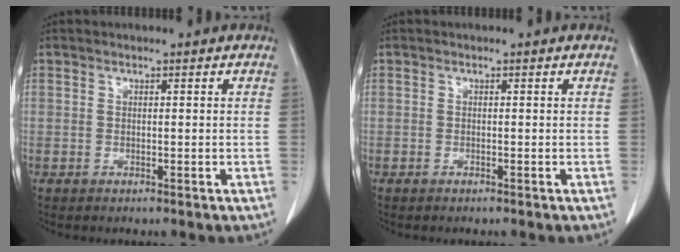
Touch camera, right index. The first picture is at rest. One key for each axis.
{"total": 0.0}